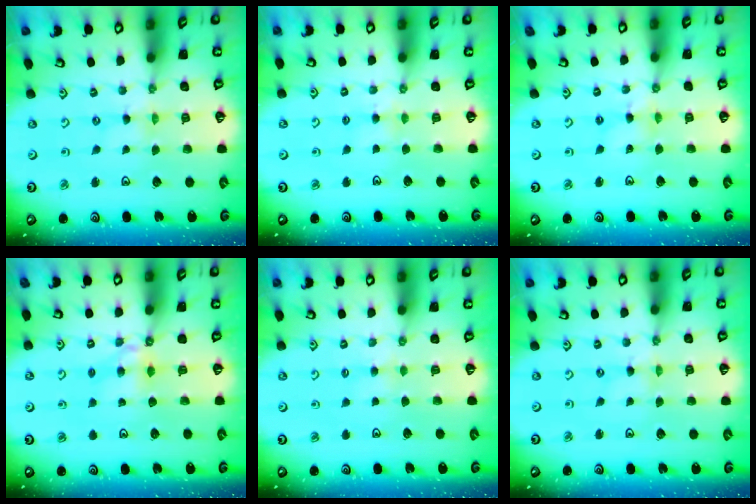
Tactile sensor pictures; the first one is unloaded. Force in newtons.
{"total": 4.9, "press": 4.8, "slide": 0.7}
{"total": 3.9, "press": 3.9, "slide": 0.4}
{"total": 5.1, "press": 5.0, "slide": 0.6}
{"total": 3.2, "press": 3.2, "slide": 0.5}
{"total": 0.0}